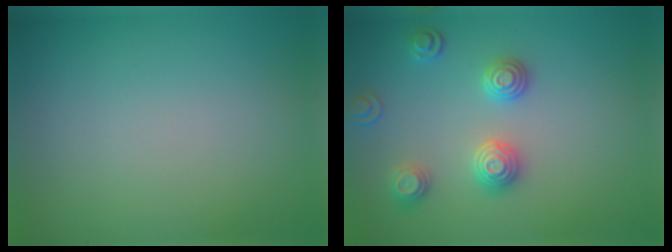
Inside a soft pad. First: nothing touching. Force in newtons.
{"total": 3.0, "press": 2.9, "slide": 0.6}